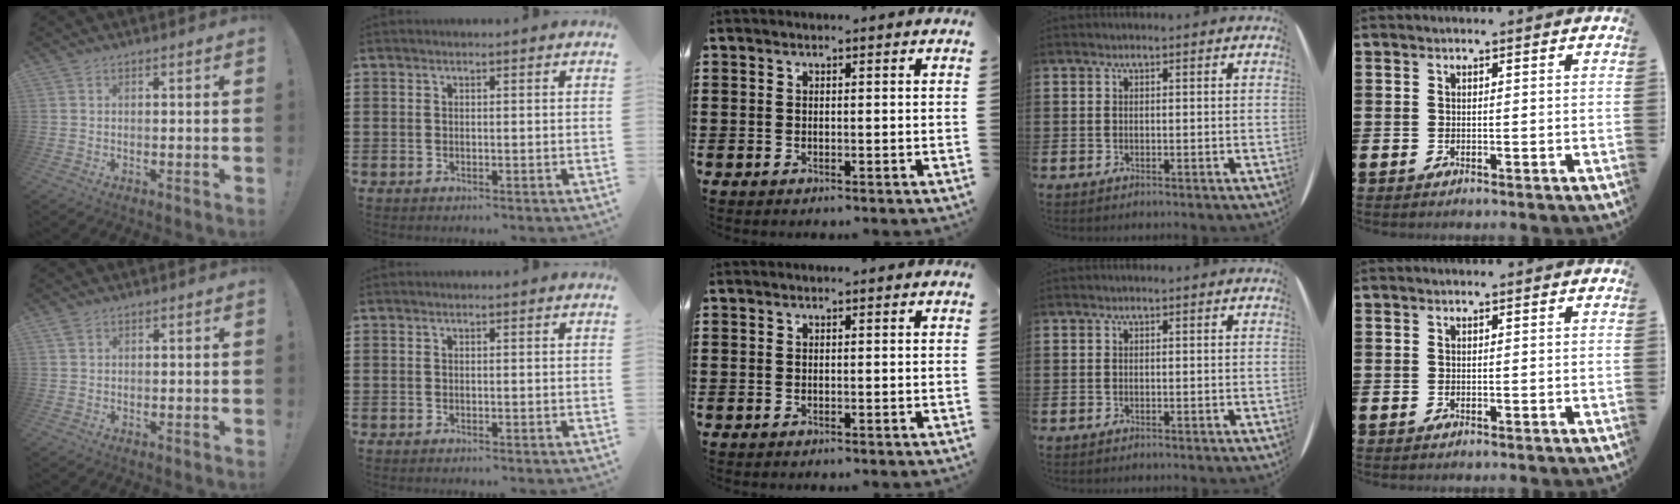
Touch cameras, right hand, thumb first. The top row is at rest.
{"thumb": {"total": 1.4, "force": [0.6, 1.1, 0.7], "torque": [-0.008, 0.001, 0.010]}}